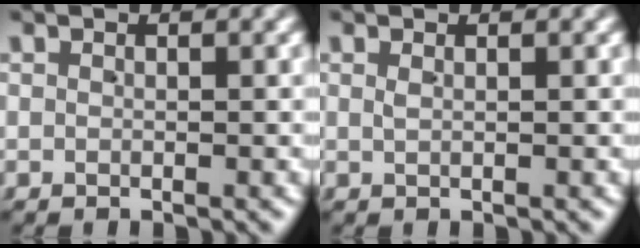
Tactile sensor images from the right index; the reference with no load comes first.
{"total": 0.5, "force": [0.3, 0.0, 0.4], "torque": [-0.006, -0.001, 0.010]}